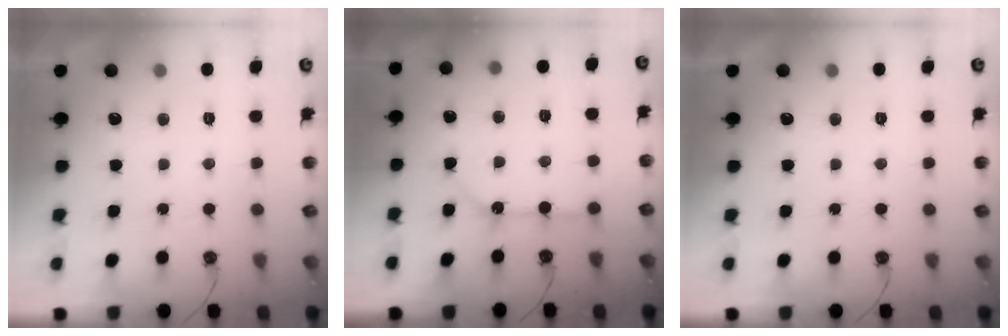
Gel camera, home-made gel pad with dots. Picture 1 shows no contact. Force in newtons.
{"total": 10.2, "press": 10.1, "slide": 1.1}
{"total": 0.0}